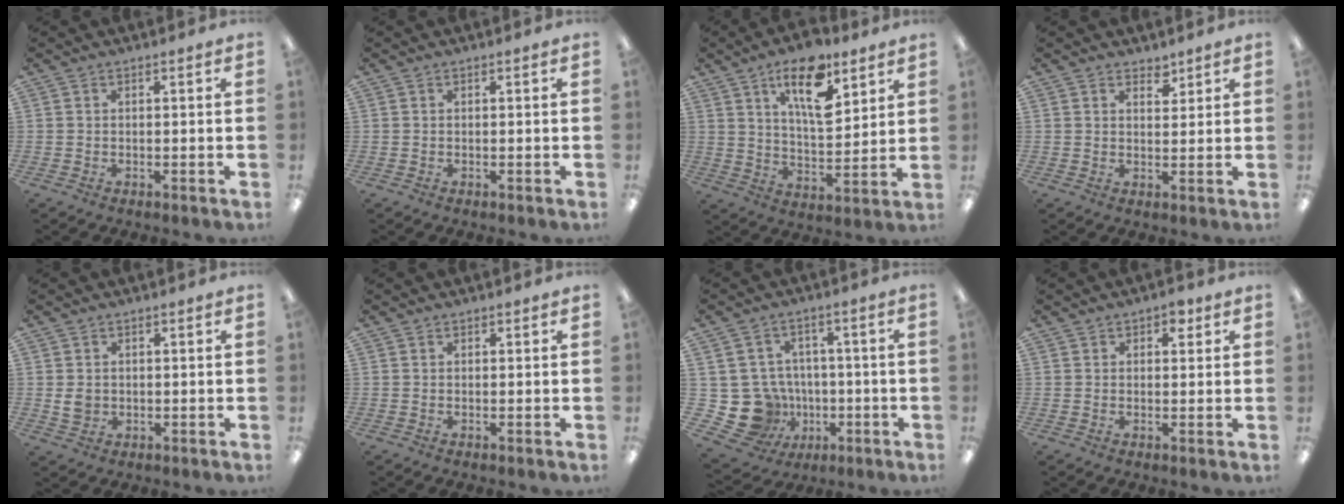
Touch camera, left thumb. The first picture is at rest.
{"total": 0.0}
{"total": 15.1, "force": [9.1, 6.5, 10.2], "torque": [-0.157, -0.039, 0.152]}
{"total": 3.2, "force": [2.6, 1.7, 0.7], "torque": [0.005, -0.016, 0.044]}
{"total": 3.2, "force": [0.3, 2.9, 1.4], "torque": [-0.010, -0.001, 0.003]}
{"total": 0.6, "force": [0.4, 0.4, 0.0], "torque": [0.001, 0.001, 0.008]}
{"total": 13.4, "force": [-3.0, 12.4, 4.1], "torque": [-0.104, 0.016, -0.032]}
{"total": 2.7, "force": [1.5, 1.9, 1.3], "torque": [-0.011, -0.001, 0.023]}